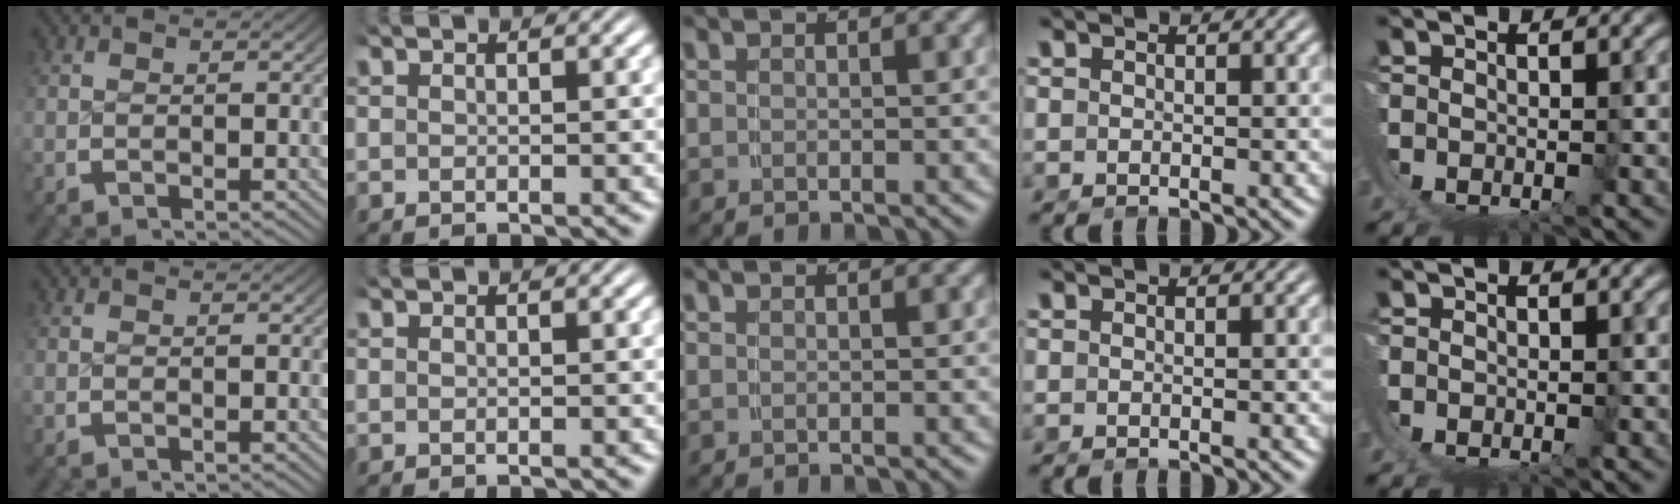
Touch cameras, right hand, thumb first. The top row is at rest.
{}